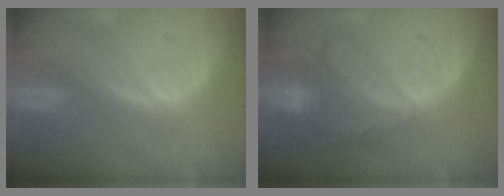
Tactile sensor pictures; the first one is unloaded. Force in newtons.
{"total": 6.7, "press": 6.6, "slide": 1.2}